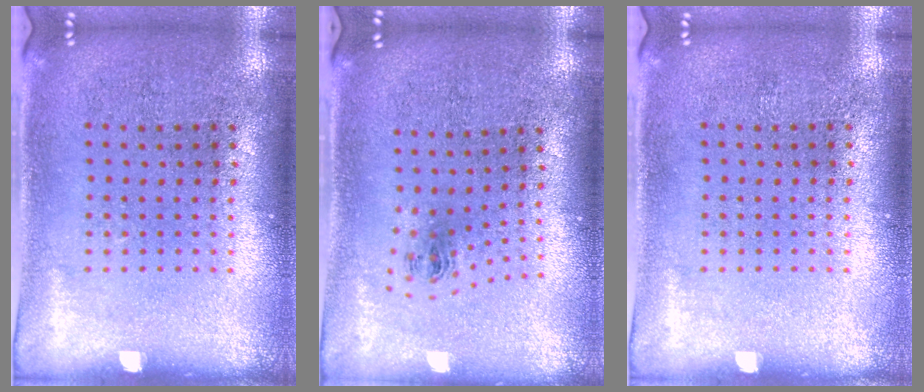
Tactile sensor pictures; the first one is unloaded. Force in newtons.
{"total": 1.0, "press": 0.4, "slide": 0.9}
{"total": 0.0}